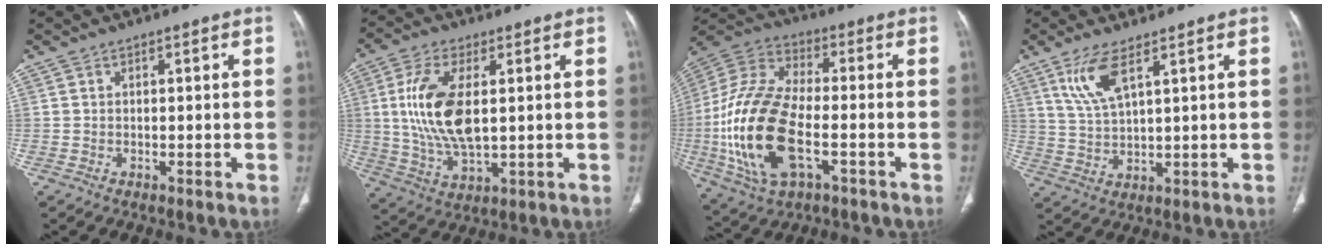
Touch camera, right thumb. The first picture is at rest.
{"total": 14.0, "force": [1.7, 6.6, 12.1], "torque": [-0.251, -0.009, 0.039]}
{"total": 22.6, "force": [-5.1, 11.3, 18.8], "torque": [-0.406, 0.015, -0.089]}
{"total": 7.2, "force": [4.0, 2.0, 5.6], "torque": [-0.123, -0.017, 0.093]}